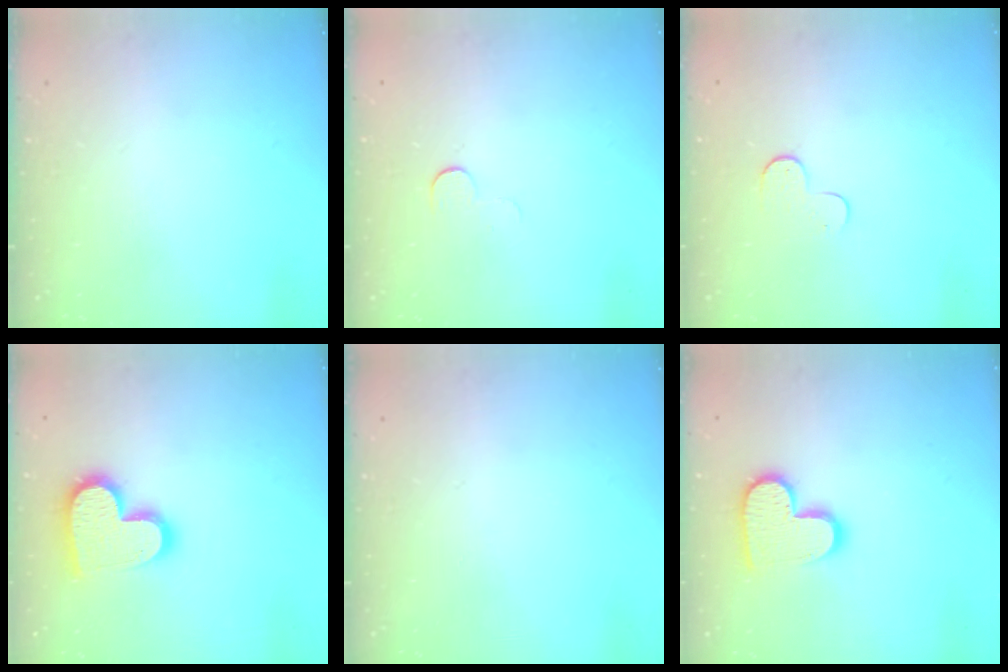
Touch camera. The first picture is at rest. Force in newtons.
{"total": 4.4, "press": 4.4, "slide": 0.5}
{"total": 5.5, "press": 5.4, "slide": 0.6}
{"total": 15.1, "press": 15.1, "slide": 1.1}
{"total": 0.0}
{"total": 12.8, "press": 12.8, "slide": 0.9}